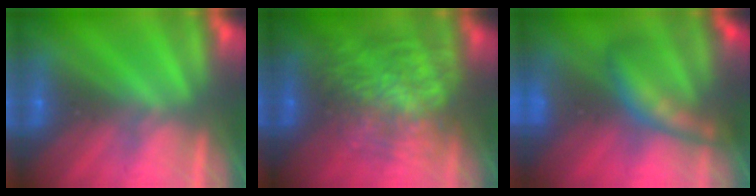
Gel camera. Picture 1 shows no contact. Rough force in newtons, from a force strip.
{"total": 7.5}
{"total": 8.5}